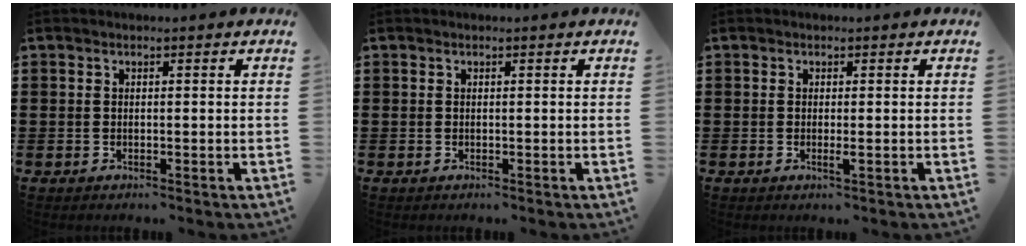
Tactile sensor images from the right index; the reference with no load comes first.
{"total": 0.0}
{"total": 1.0, "force": [-0.3, 0.0, 1.0], "torque": [-0.025, -0.006, -0.007]}